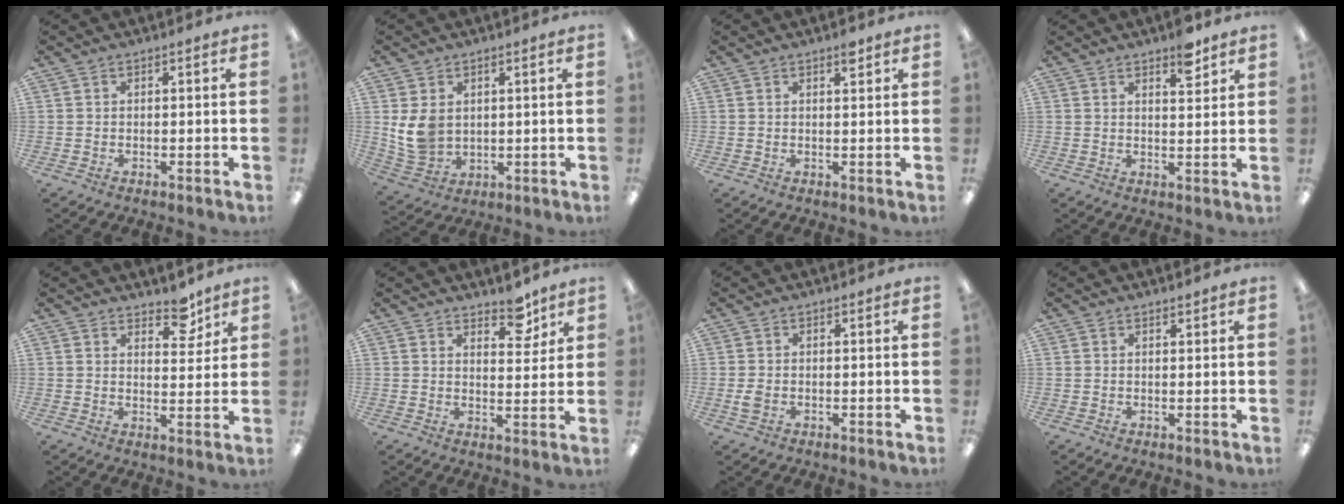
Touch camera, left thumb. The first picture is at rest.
{"total": 8.2, "force": [2.0, 6.4, 4.7], "torque": [-0.114, -0.001, 0.040]}
{"total": 2.2, "force": [1.7, 0.6, 1.2], "torque": [-0.011, -0.006, 0.026]}
{"total": 5.8, "force": [4.3, 2.2, 3.2], "torque": [-0.025, -0.026, 0.068]}
{"total": 6.4, "force": [5.1, 2.9, 2.5], "torque": [-0.007, -0.037, 0.084]}
{"total": 6.4, "force": [5.2, 2.9, 2.5], "torque": [-0.006, -0.038, 0.086]}
{"total": 2.2, "force": [-0.5, 1.5, 1.5], "torque": [-0.033, 0.000, -0.009]}
{"total": 0.8, "force": [0.8, 0.2, 0.2], "torque": [-0.004, 0.000, 0.015]}